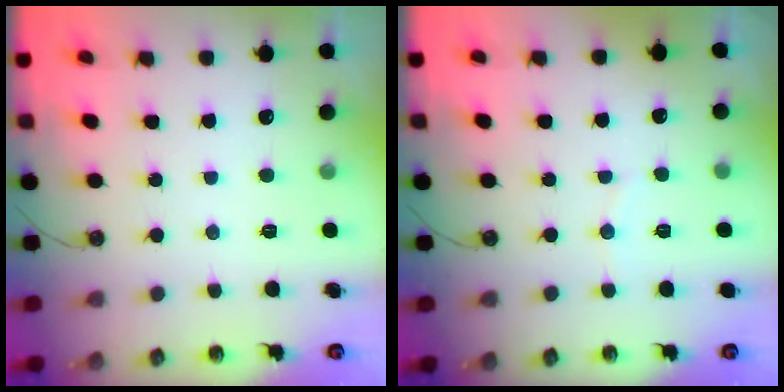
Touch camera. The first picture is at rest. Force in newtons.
{"total": 3.0, "press": 2.9, "slide": 0.7}